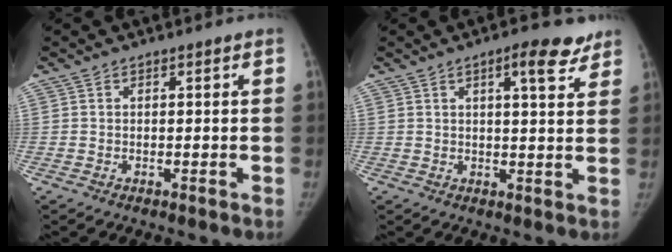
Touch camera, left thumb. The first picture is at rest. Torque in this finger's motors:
{"motor_torque": [0.36, 0.50, 0.01, -0.05, 0.17]}